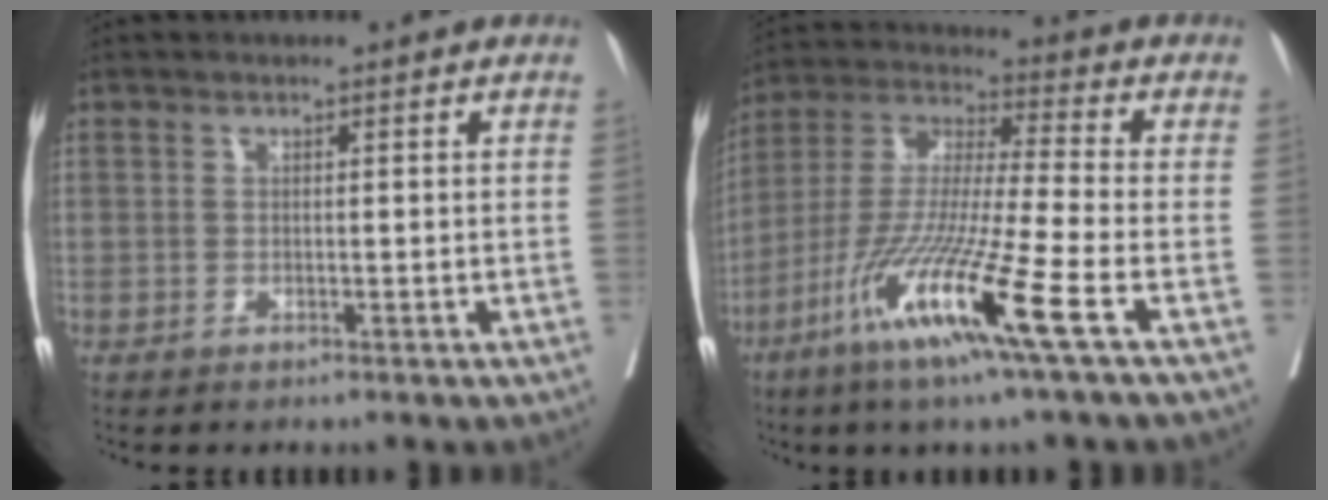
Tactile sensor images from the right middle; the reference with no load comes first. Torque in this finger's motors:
{"motor_torque": [1.52, -0.62, 0.61, 0.21]}